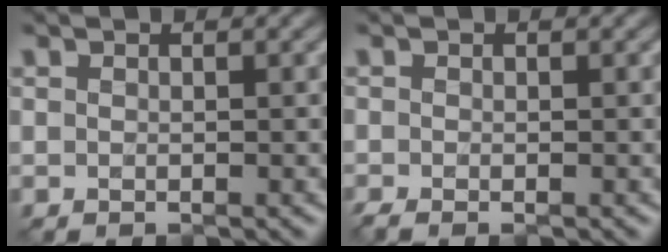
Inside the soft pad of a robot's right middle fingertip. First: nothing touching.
{"total": 1.2, "force": [-0.9, 0.2, 0.7], "torque": [-0.016, -0.010, -0.023]}